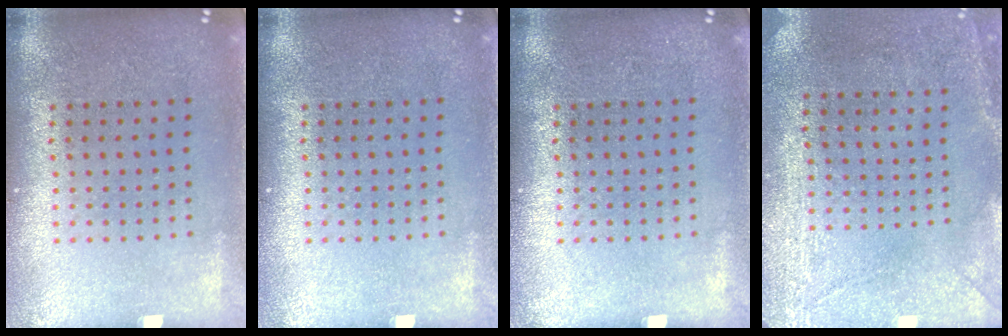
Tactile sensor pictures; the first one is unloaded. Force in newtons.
{"total": 0.0}
{"total": 0.0}
{"total": 2.9, "press": 2.3, "slide": 1.8}